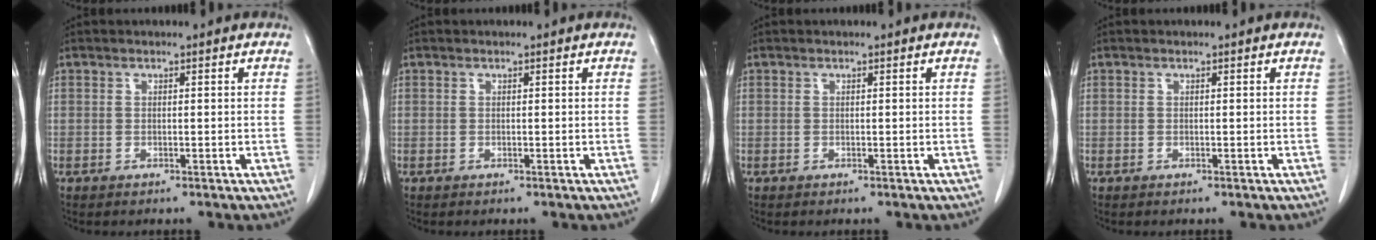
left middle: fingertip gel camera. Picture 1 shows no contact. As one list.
[{"total": 0.0}, {"total": 0.0}, {"total": 0.0}]